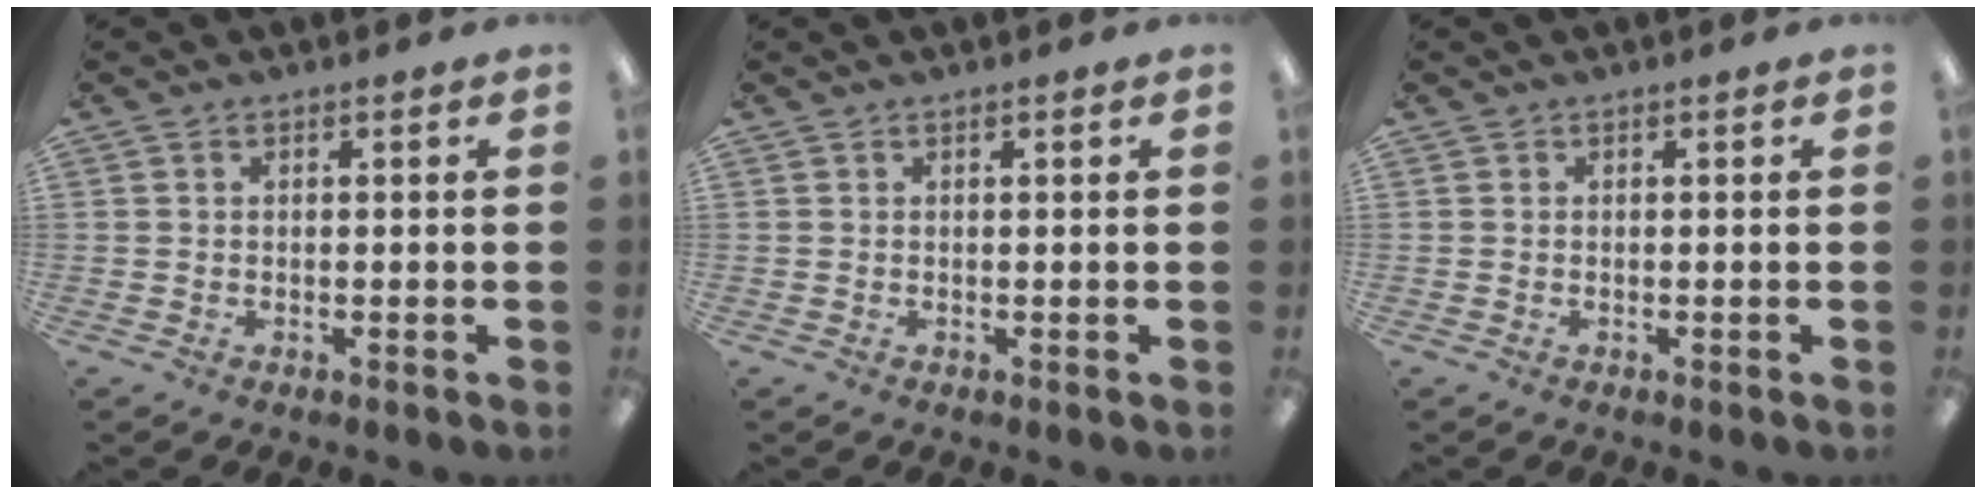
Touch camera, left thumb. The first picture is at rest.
{"total": 0.6, "force": [0.3, 0.1, 0.5], "torque": [-0.010, 0.001, 0.004]}
{"total": 0.0}